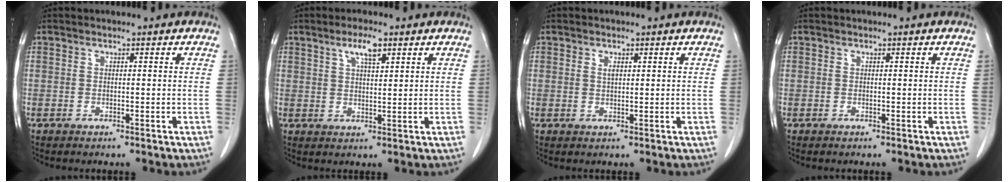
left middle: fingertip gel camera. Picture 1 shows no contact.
{"total": 4.1, "force": [2.5, 0.9, 3.2], "torque": [-0.063, 0.003, 0.045]}
{"total": 1.0, "force": [0.5, 0.5, 0.7], "torque": [-0.016, -0.003, 0.010]}
{"total": 0.0}